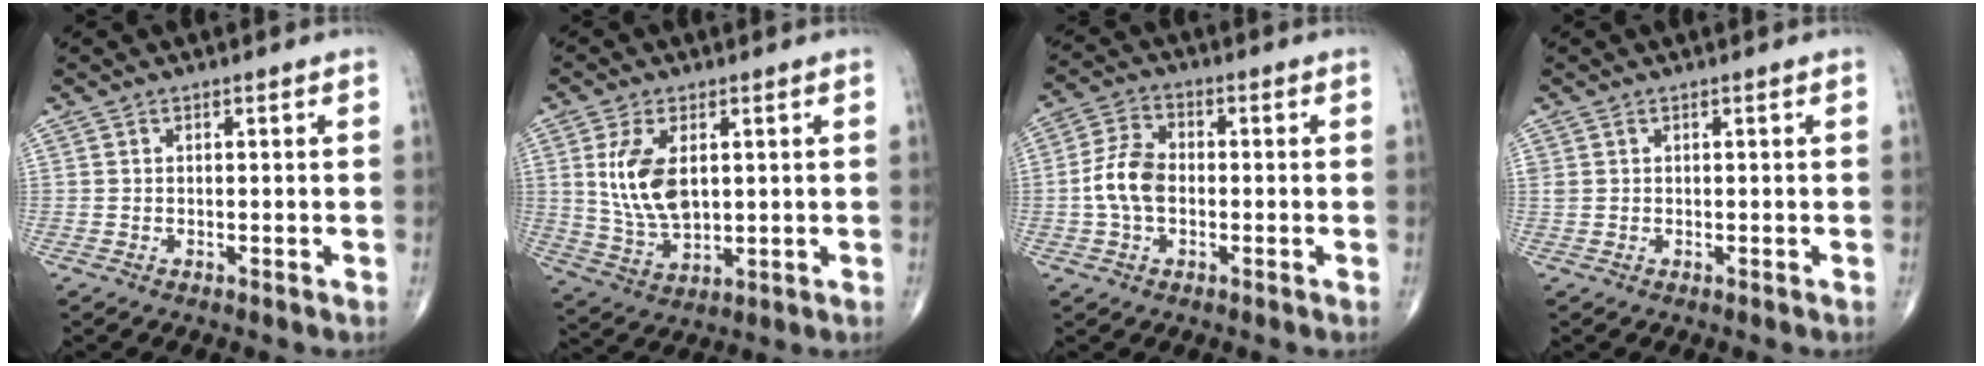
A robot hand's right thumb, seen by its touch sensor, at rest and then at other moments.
{"total": 8.5, "force": [1.5, 4.9, 6.8], "torque": [-0.126, -0.010, 0.039]}
{"total": 7.6, "force": [-0.9, 4.9, 5.8], "torque": [-0.116, 0.020, -0.025]}
{"total": 0.9, "force": [0.4, 0.6, 0.5], "torque": [-0.010, 0.005, 0.010]}